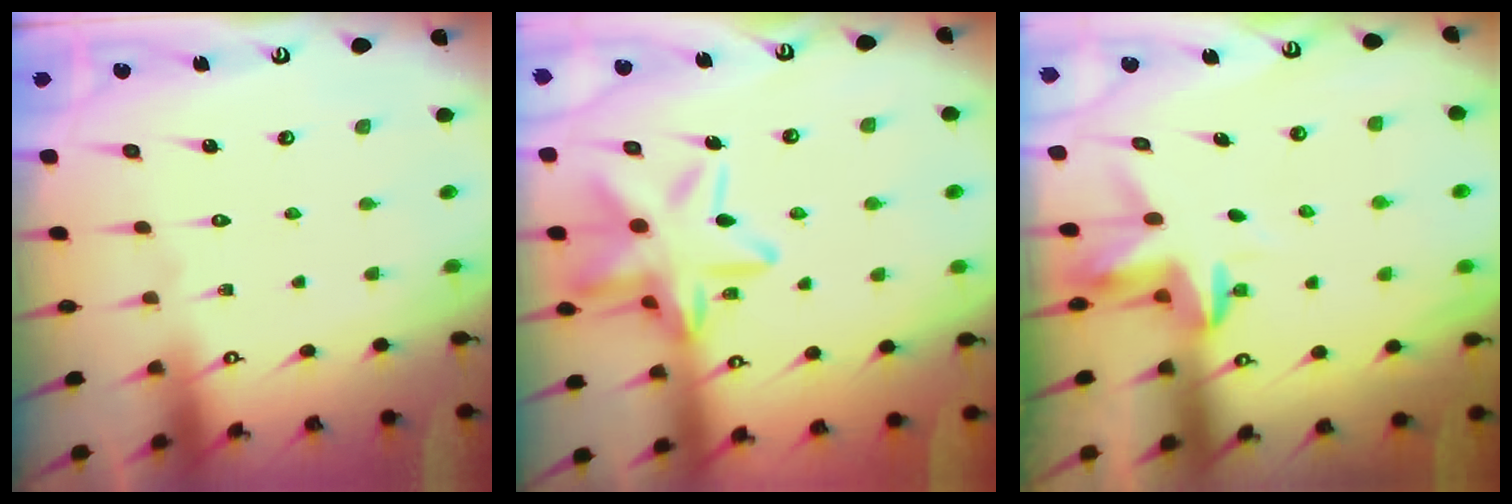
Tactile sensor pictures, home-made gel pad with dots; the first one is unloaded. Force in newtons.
{"total": 17.7, "press": 17.6, "slide": 1.2}
{"total": 3.5, "press": 3.5, "slide": 0.2}